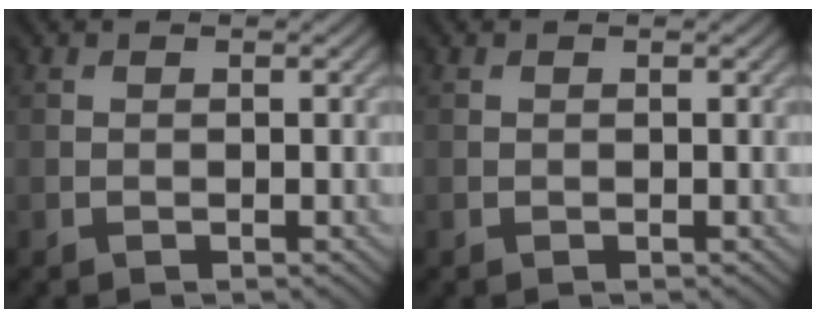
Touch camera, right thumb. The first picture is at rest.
{"total": 0.0}